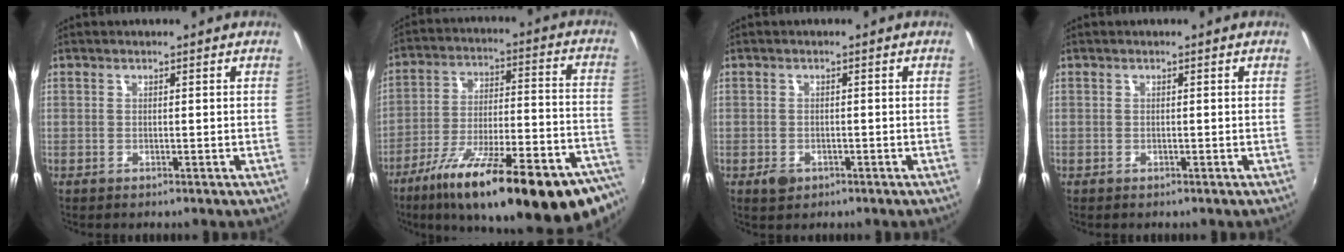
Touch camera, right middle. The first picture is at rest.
{"total": 31.6, "force": [-22.6, 7.2, 20.9], "torque": [-0.312, -0.044, -0.318]}
{"total": 2.5, "force": [-1.3, 1.7, 1.2], "torque": [-0.022, -0.003, -0.020]}
{"total": 0.0}